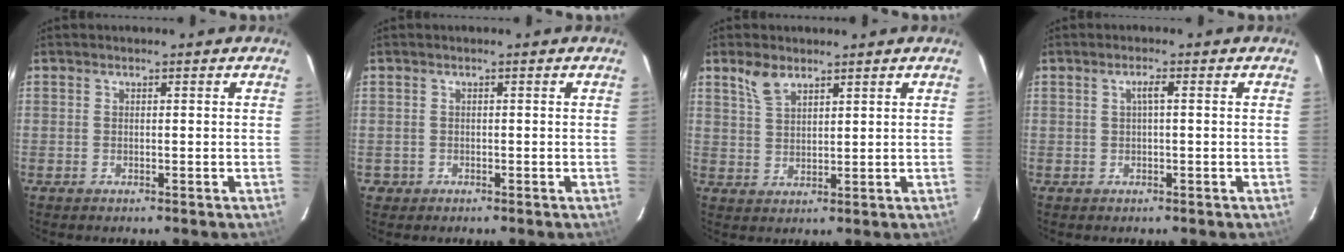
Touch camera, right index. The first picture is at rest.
{"total": 1.6, "force": [-0.5, 1.5, 0.1], "torque": [-0.003, 0.005, -0.003]}
{"total": 4.5, "force": [3.2, 2.0, 2.4], "torque": [-0.046, 0.005, 0.067]}
{"total": 1.5, "force": [0.2, 0.1, 1.4], "torque": [-0.027, 0.006, 0.002]}